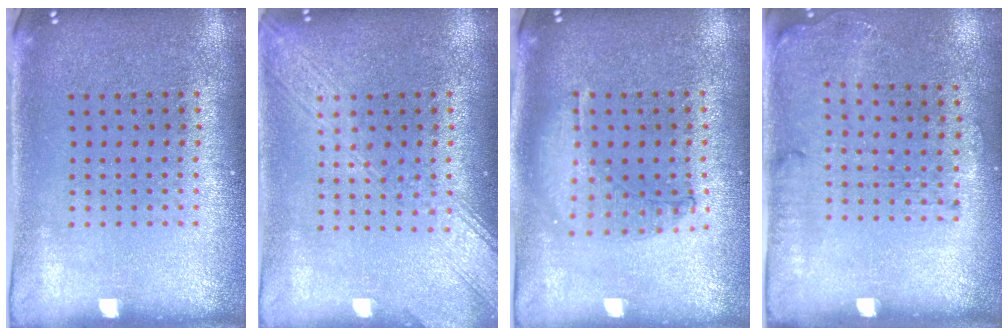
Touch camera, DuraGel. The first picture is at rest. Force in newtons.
{"total": 3.2, "press": 3.2, "slide": 0.5}
{"total": 0.7, "press": 0.7, "slide": 0.2}
{"total": 1.7, "press": 1.2, "slide": 1.2}